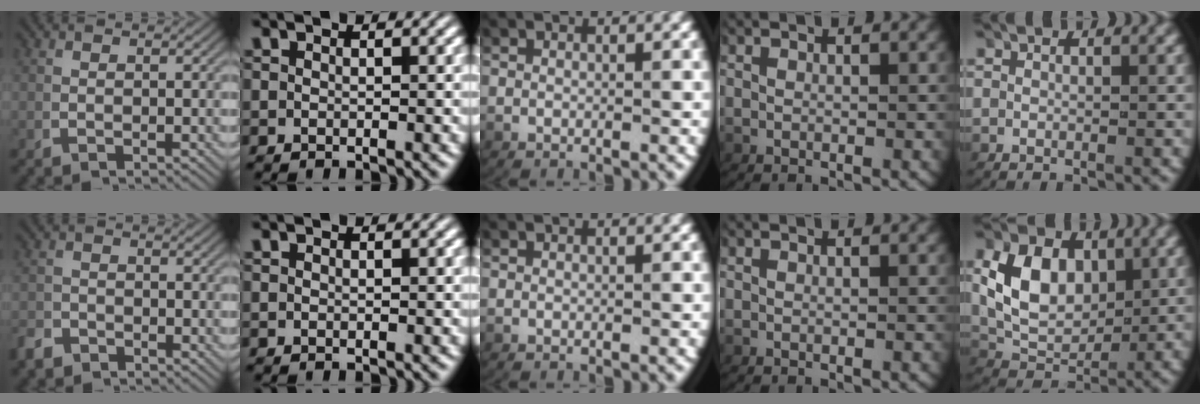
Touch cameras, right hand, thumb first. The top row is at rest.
{"thumb": {"total": 2.2, "force": [-2.0, 0.8, -0.1], "torque": [0.011, -0.009, -0.036]}, "little": {"total": 7.0, "force": [1.0, 5.1, 4.7], "torque": [-0.090, -0.006, 0.020]}}